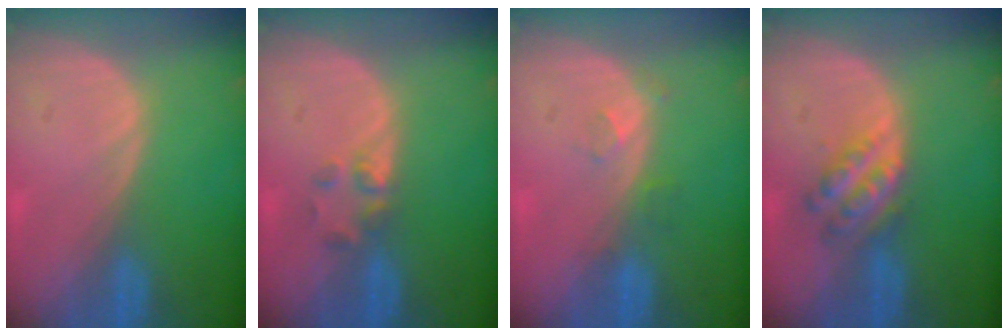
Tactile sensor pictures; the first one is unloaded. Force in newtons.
{"total": 2.3, "press": 2.2, "slide": 0.8}
{"total": 2.3, "press": 2.0, "slide": 1.1}
{"total": 5.4, "press": 4.9, "slide": 2.3}